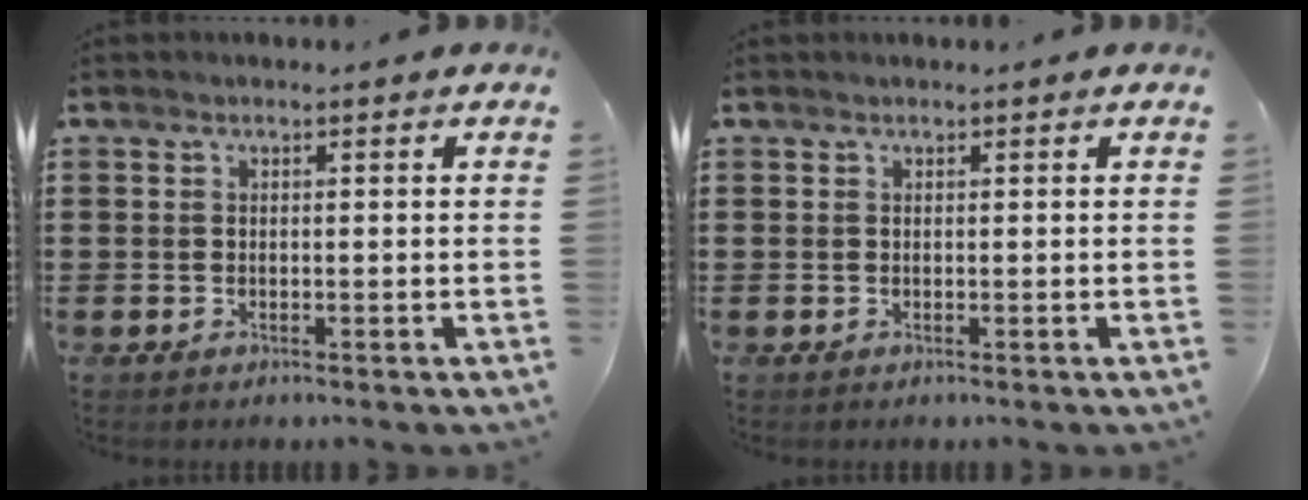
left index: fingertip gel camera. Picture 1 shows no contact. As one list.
[{"total": 0.0}]